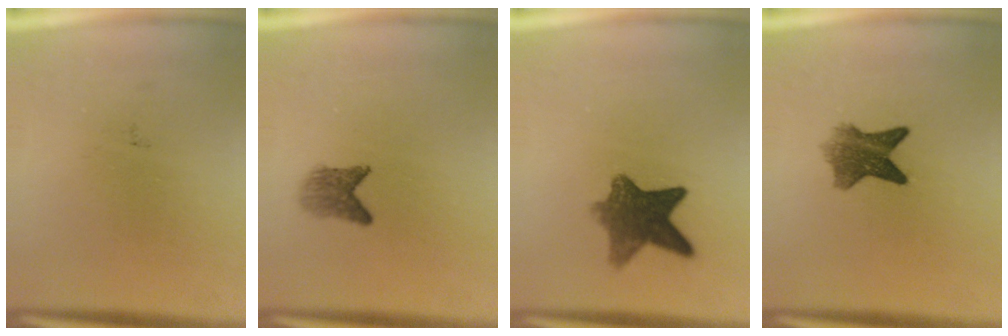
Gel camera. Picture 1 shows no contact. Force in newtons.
{"total": 2.8}
{"total": 8.2}
{"total": 6.5}